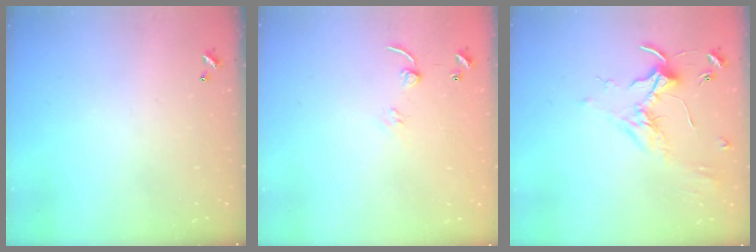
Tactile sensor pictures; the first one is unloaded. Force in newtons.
{"total": 5.4, "press": 5.4, "slide": 0.5}
{"total": 1.8, "press": 1.8, "slide": 0.4}